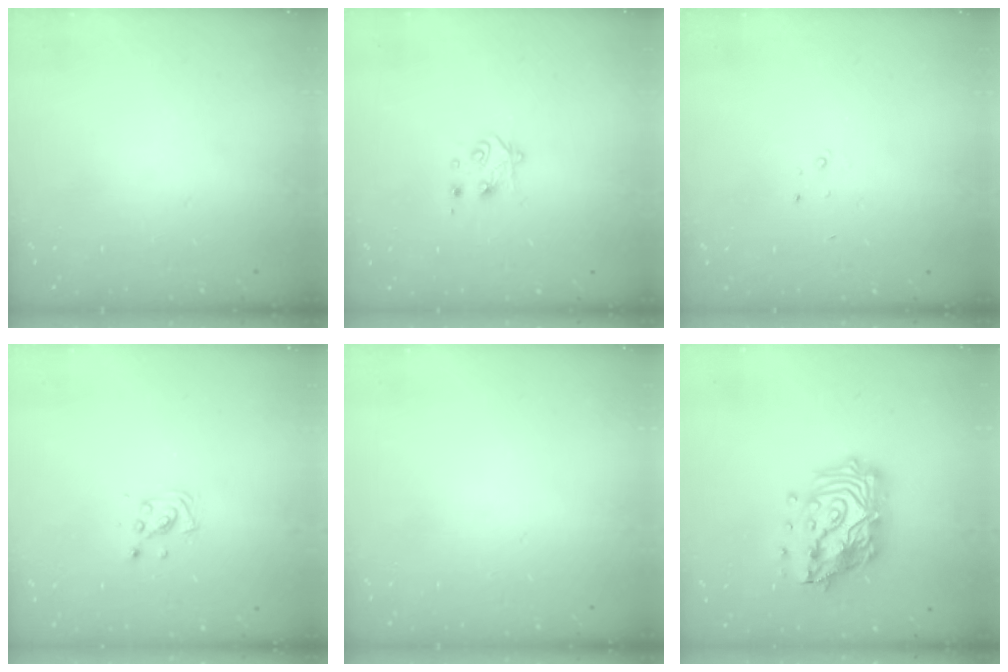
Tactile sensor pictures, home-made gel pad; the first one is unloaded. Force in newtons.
{"total": 4.1, "press": 4.1, "slide": 0.5}
{"total": 1.5, "press": 1.5, "slide": 0.2}
{"total": 5.0, "press": 4.7, "slide": 1.7}
{"total": 0.0}
{"total": 18.6, "press": 18.6, "slide": 1.4}